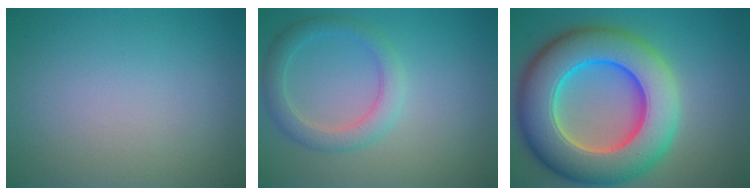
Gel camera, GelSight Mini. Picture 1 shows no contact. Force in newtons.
{"total": 3.0, "press": 3.0, "slide": 0.1}
{"total": 13.2, "press": 13.0, "slide": 2.1}